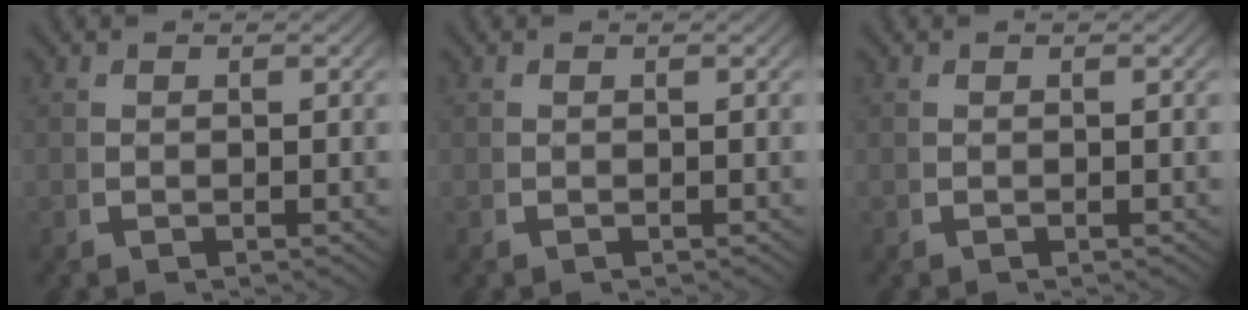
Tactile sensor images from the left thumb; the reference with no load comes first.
{"total": 0.0}
{"total": 0.0}